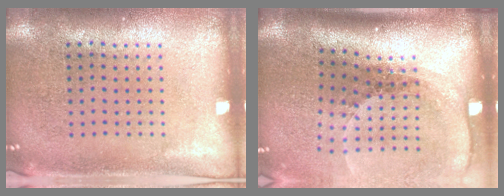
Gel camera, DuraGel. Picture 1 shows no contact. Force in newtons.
{"total": 2.1, "press": 1.6, "slide": 1.3}